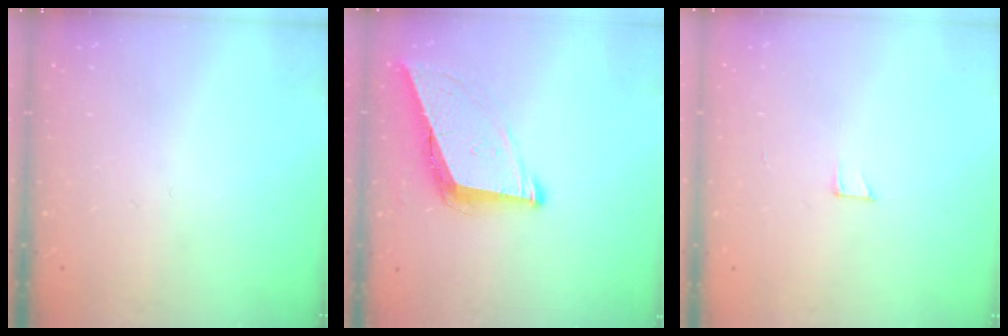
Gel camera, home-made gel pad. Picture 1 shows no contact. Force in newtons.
{"total": 8.7, "press": 8.4, "slide": 2.4}
{"total": 4.3, "press": 4.3, "slide": 0.4}